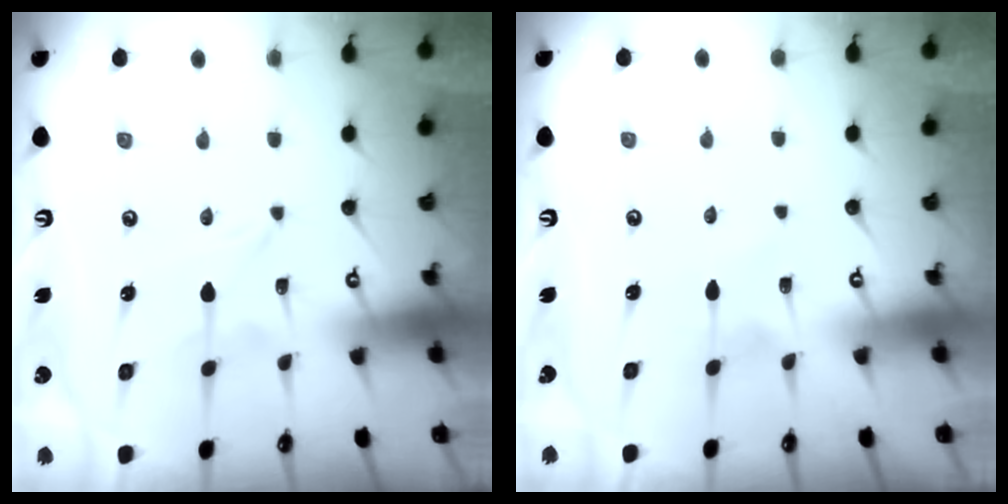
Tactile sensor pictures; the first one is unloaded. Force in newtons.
{"total": 2.1, "press": 2.1, "slide": 0.1}